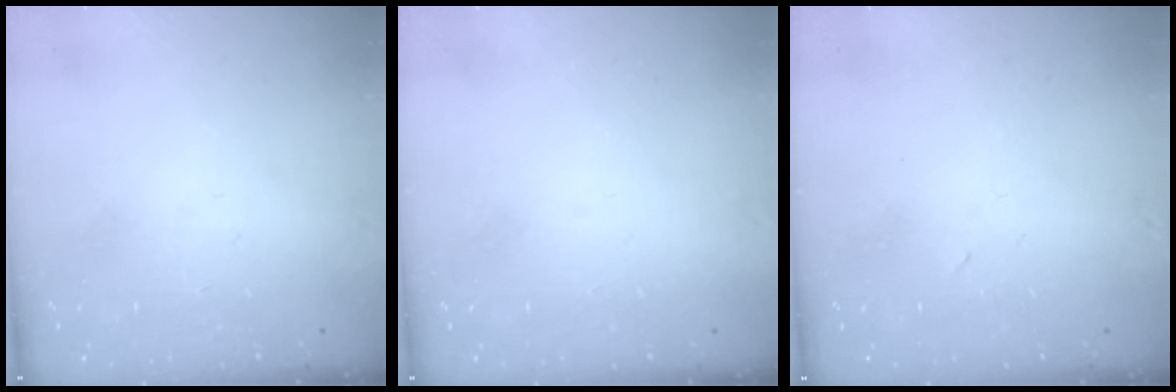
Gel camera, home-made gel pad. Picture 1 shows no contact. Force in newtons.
{"total": 1.6, "press": 1.6, "slide": 0.1}
{"total": 2.4, "press": 2.3, "slide": 0.8}